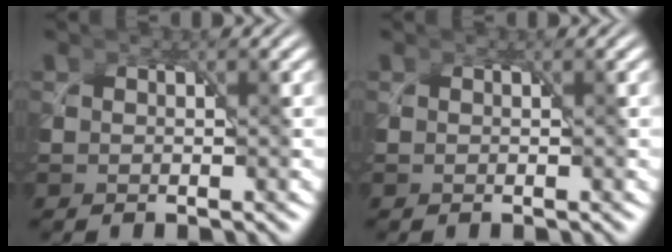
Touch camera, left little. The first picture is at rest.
{"total": 0.0}